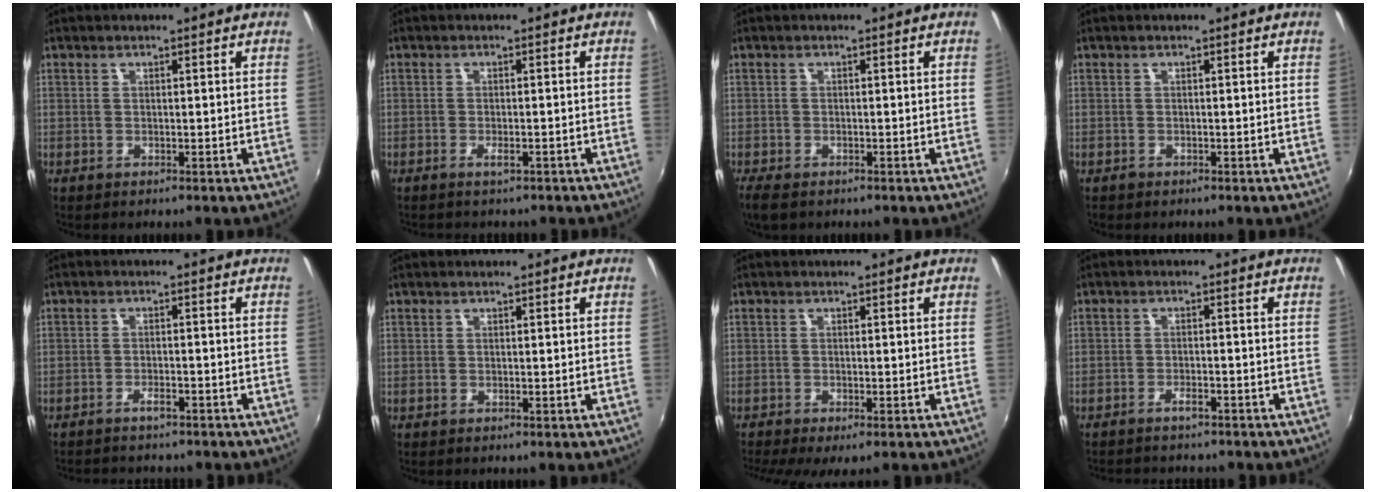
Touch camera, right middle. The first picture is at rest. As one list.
[{"total": 1.5, "force": [-1.3, 0.4, 0.7], "torque": [-0.016, 0.002, -0.020]}, {"total": 4.1, "force": [-3.0, 1.6, 2.2], "torque": [-0.054, -0.018, -0.055]}, {"total": 0.8, "force": [-0.6, 0.5, 0.1], "torque": [-0.004, -0.002, -0.010]}, {"total": 5.1, "force": [-4.5, 1.5, 1.8], "torque": [-0.048, -0.004, -0.067]}, {"total": 0.0}, {"total": 5.4, "force": [-4.0, 1.0, 3.5], "torque": [-0.079, -0.027, -0.064]}, {"total": 5.3, "force": [-4.7, 1.5, 1.9], "torque": [-0.050, -0.005, -0.069]}]